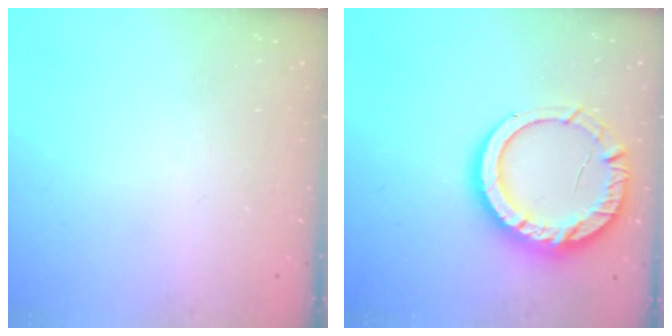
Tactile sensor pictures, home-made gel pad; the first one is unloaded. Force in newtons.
{"total": 16.2, "press": 16.0, "slide": 2.1}